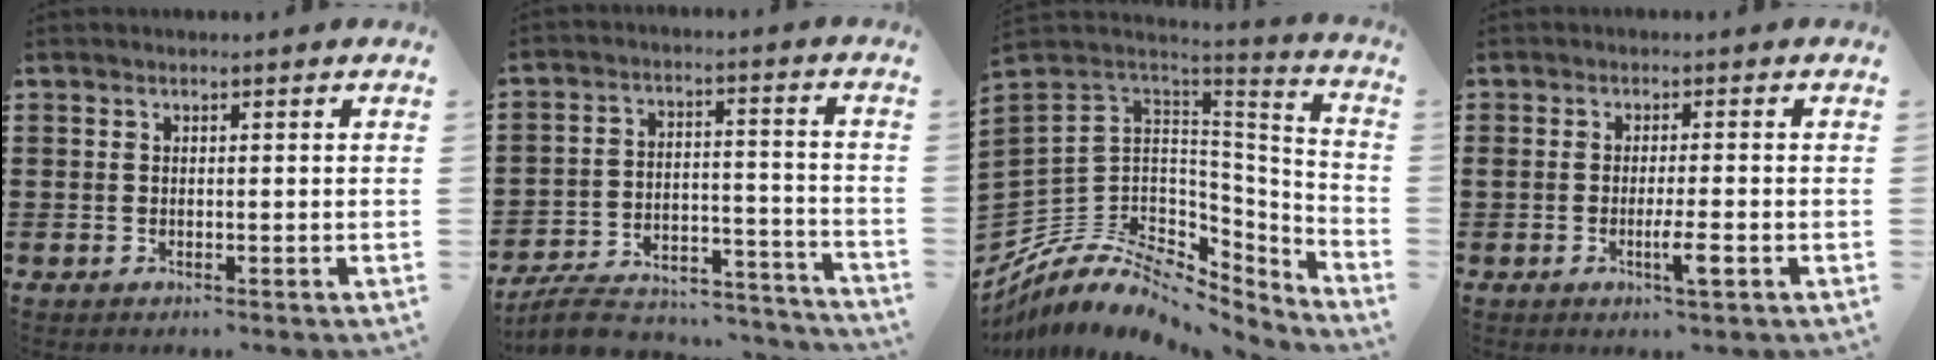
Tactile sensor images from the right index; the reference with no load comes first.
{"total": 7.5, "force": [-6.9, 1.9, 2.4], "torque": [-0.040, 0.017, -0.131]}
{"total": 9.1, "force": [-4.1, 6.6, 4.8], "torque": [-0.119, -0.011, -0.074]}
{"total": 3.4, "force": [-1.5, 0.1, 3.0], "torque": [-0.055, -0.008, -0.028]}